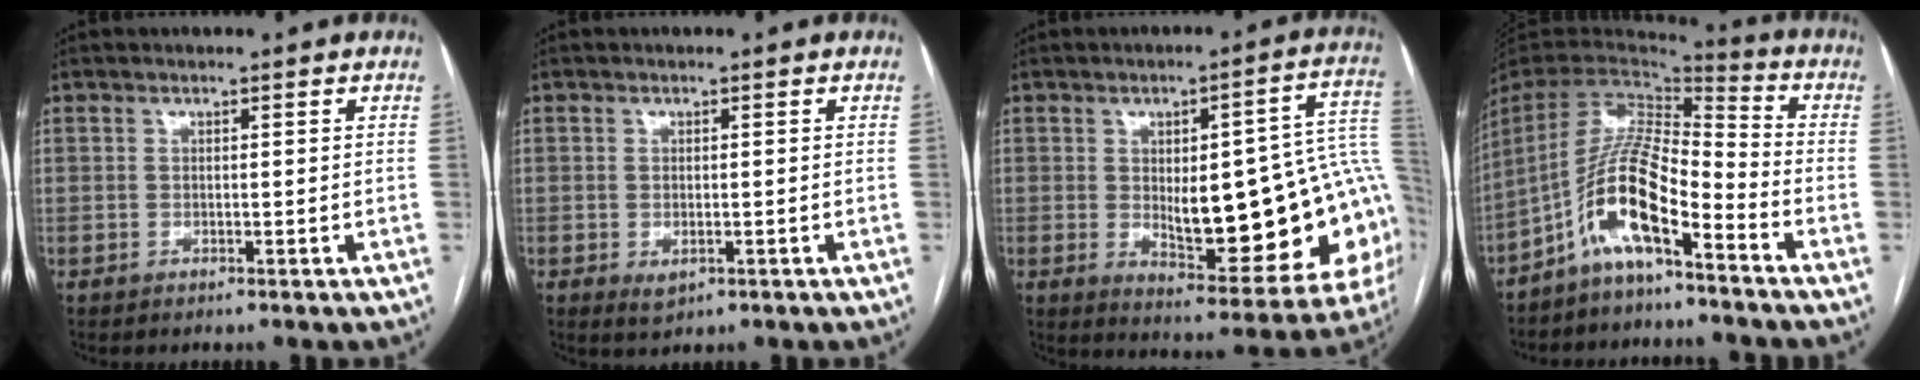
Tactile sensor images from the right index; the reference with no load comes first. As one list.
[{"total": 1.9, "force": [-0.6, 1.1, 1.4], "torque": [-0.018, -0.003, -0.001]}, {"total": 23.2, "force": [-0.7, 6.7, 22.2], "torque": [-0.215, 0.022, 0.013]}, {"total": 12.0, "force": [-6.9, 2.3, 9.5], "torque": [-0.186, 0.015, -0.130]}]